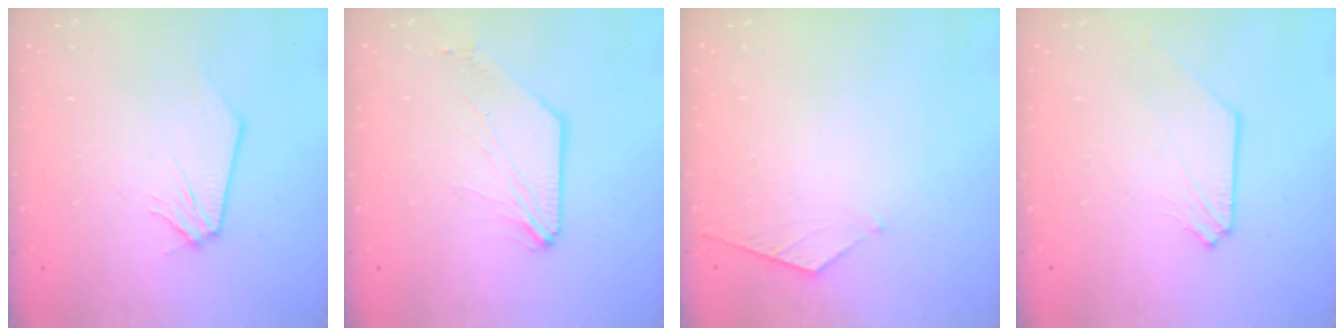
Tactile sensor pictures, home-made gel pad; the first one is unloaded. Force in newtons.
{"total": 1.5, "press": 1.5, "slide": 0.2}
{"total": 5.2, "press": 5.2, "slide": 0.6}
{"total": 1.0, "press": 1.0, "slide": 0.2}